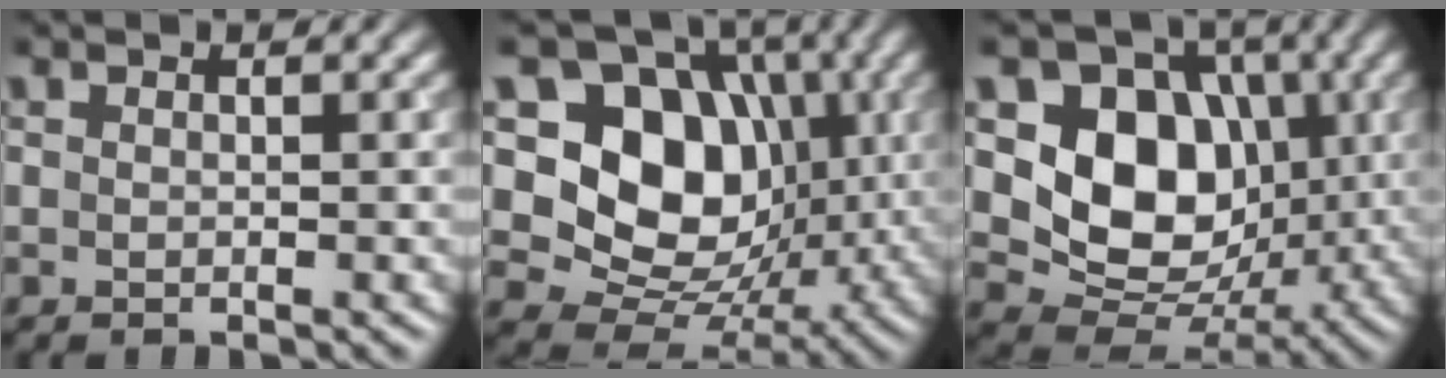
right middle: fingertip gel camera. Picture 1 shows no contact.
{"total": 12.0, "force": [1.9, 9.4, 7.3], "torque": [-0.110, -0.006, 0.020]}
{"total": 10.1, "force": [1.5, 8.0, 5.9], "torque": [-0.106, -0.017, 0.023]}